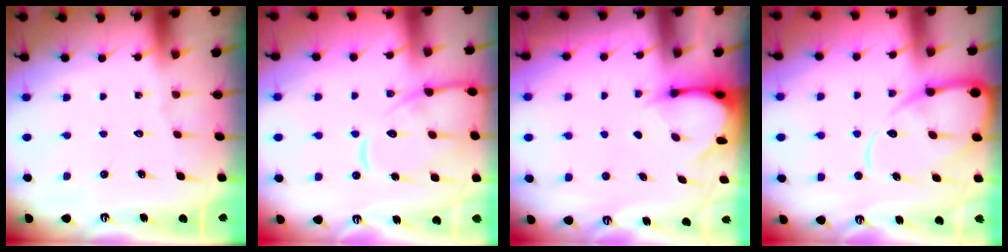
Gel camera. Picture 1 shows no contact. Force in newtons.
{"total": 12.2, "press": 12.2, "slide": 0.8}
{"total": 3.4, "press": 3.4, "slide": 0.3}
{"total": 11.8, "press": 11.7, "slide": 1.2}